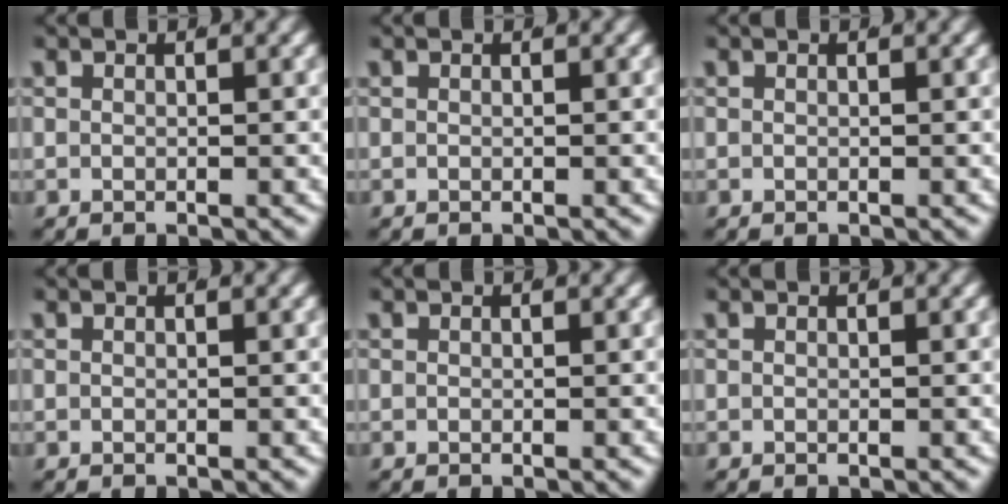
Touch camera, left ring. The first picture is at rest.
{"total": 0.0}
{"total": 0.0}
{"total": 0.0}
{"total": 0.0}
{"total": 0.0}